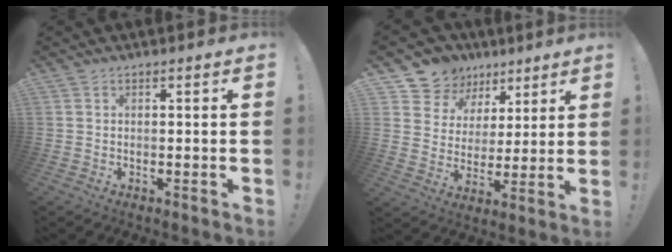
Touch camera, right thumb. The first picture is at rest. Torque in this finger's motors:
{"motor_torque": [-0.49, 0.48, 0.09, 0.09, 0.00]}